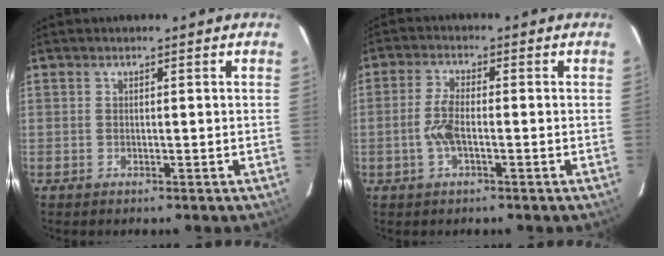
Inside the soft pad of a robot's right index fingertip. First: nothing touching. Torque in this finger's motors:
{"motor_torque": [0.91, -0.09, 0.38, 0.12]}